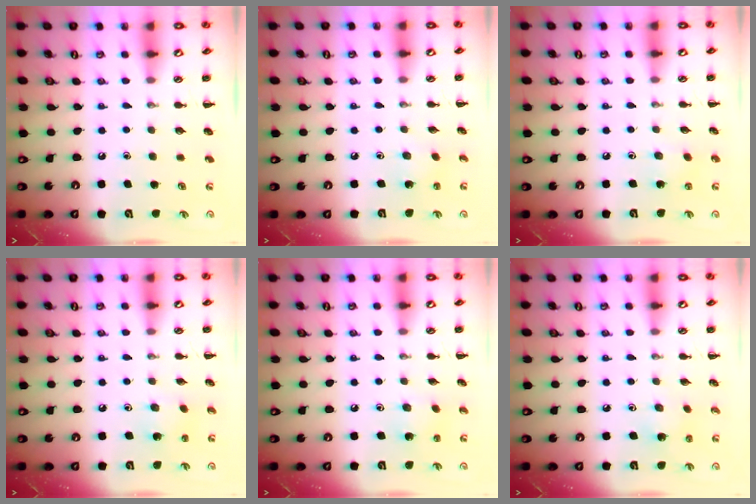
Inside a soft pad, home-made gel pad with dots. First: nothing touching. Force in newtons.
{"total": 1.6, "press": 1.4, "slide": 0.7}
{"total": 2.7, "press": 2.6, "slide": 0.9}
{"total": 2.7, "press": 2.6, "slide": 0.7}
{"total": 2.7, "press": 2.6, "slide": 0.7}
{"total": 2.9, "press": 2.7, "slide": 0.9}